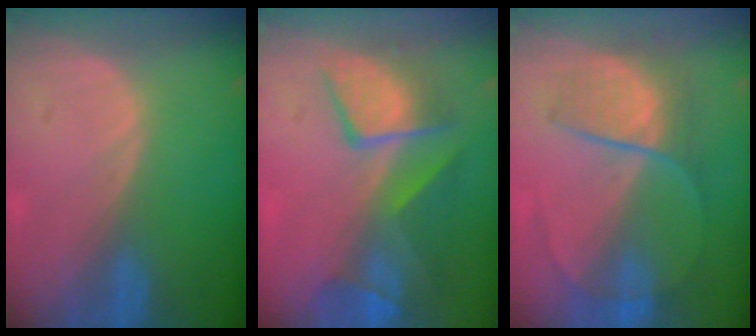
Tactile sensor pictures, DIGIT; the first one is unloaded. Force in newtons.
{"total": 10.1, "press": 8.7, "slide": 5.0}
{"total": 6.9, "press": 6.6, "slide": 1.7}